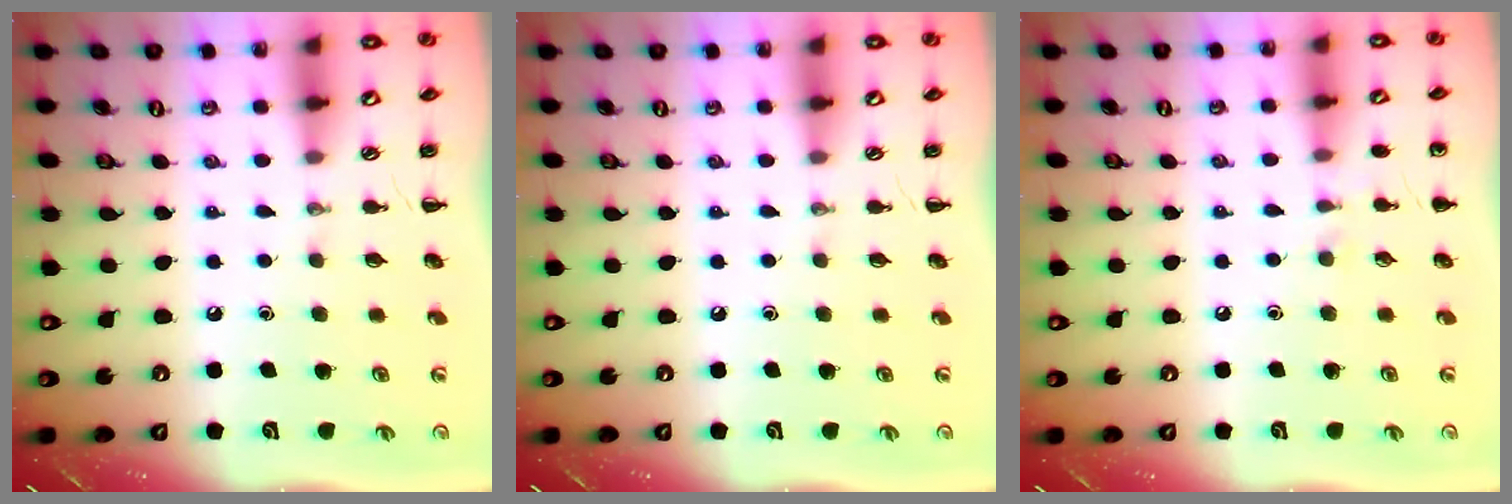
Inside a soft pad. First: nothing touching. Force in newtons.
{"total": 0.0}
{"total": 5.5, "press": 5.2, "slide": 1.8}